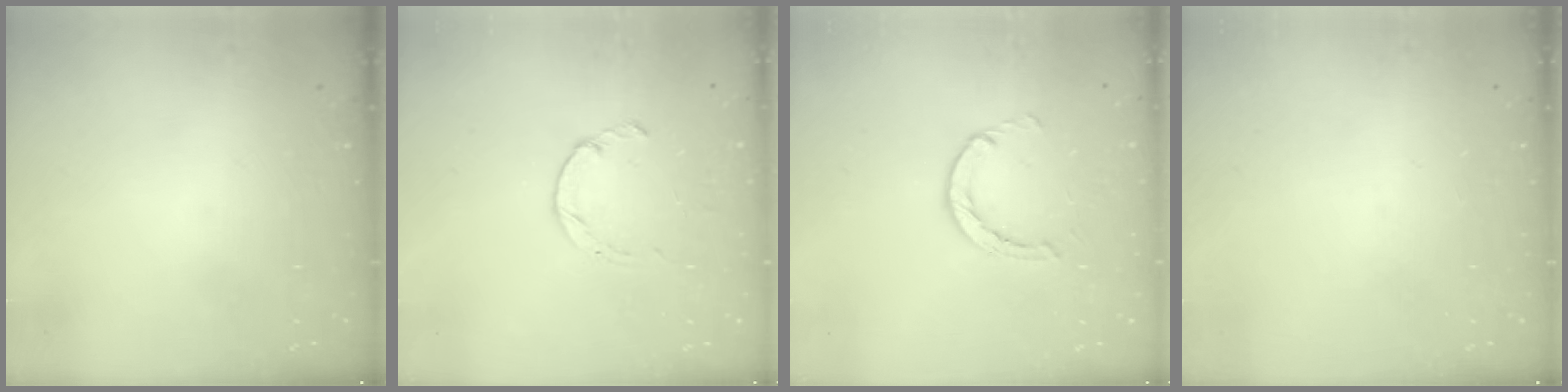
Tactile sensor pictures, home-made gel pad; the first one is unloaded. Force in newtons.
{"total": 1.0, "press": 1.0, "slide": 0.3}
{"total": 2.4, "press": 2.4, "slide": 0.4}
{"total": 0.0}